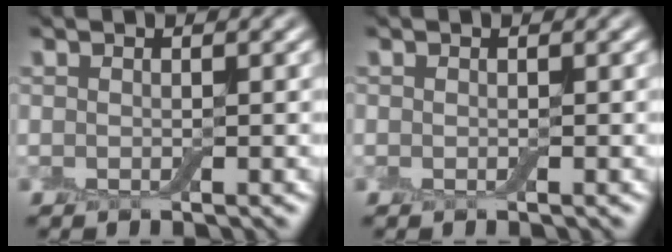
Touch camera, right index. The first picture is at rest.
{"total": 0.0}